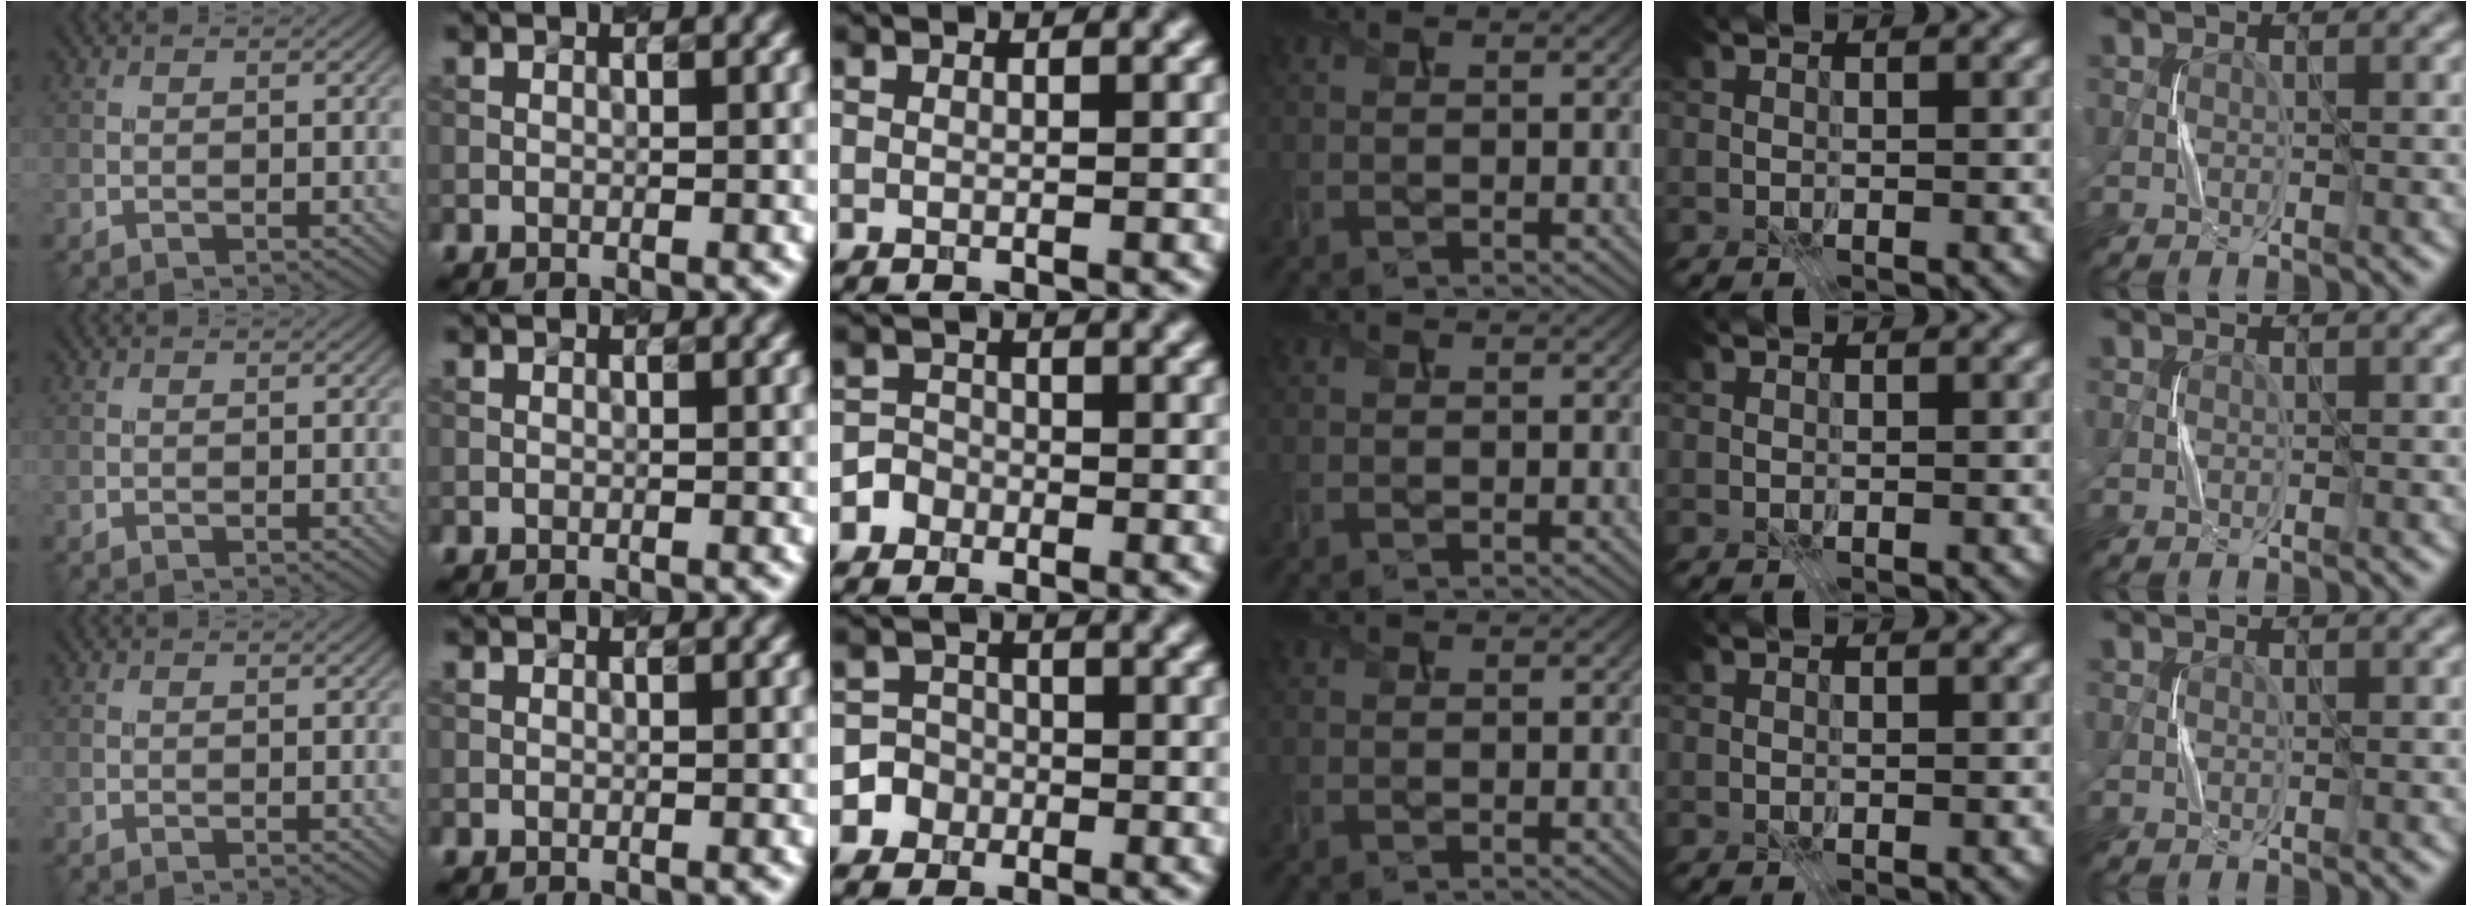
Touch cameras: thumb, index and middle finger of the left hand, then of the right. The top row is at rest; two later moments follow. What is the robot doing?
{"motion": "press", "object": "stapler"}